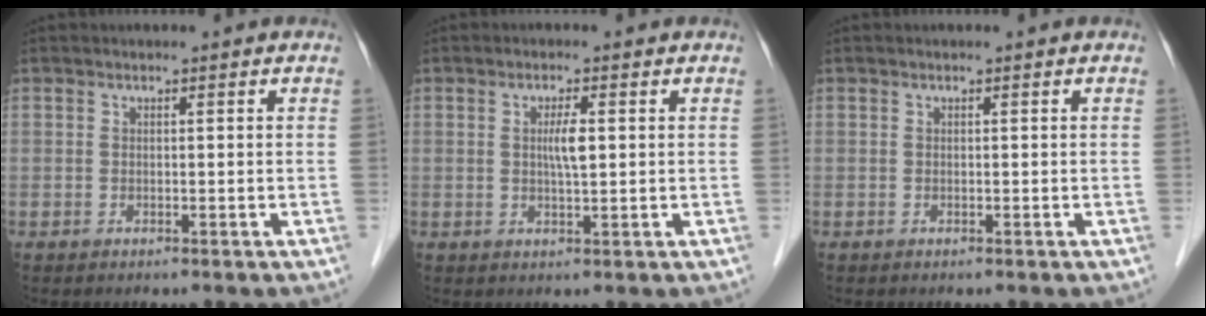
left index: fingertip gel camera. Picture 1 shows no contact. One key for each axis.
{"total": 2.8, "fx": 0.1, "fy": 0.3, "fz": 2.8, "tx": -0.049, "ty": -0.005, "tz": -0.001}
{"total": 0.0}